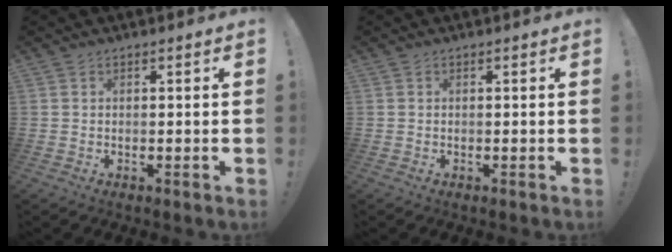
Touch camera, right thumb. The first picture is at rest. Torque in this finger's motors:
{"motor_torque": [0.02, -0.30, 0.06, -0.04, 0.00]}